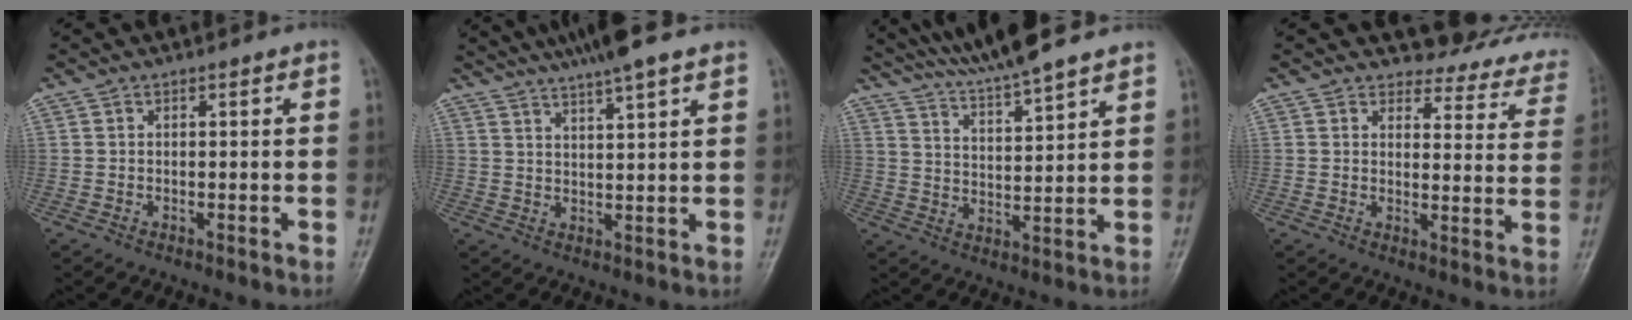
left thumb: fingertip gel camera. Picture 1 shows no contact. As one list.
[{"total": 9.3, "force": [7.4, 0.4, 5.8], "torque": [-0.088, -0.004, 0.114]}, {"total": 11.7, "force": [10.5, 0.1, 5.2], "torque": [-0.079, -0.035, 0.187]}, {"total": 14.3, "force": [13.3, 5.1, 1.0], "torque": [0.041, -0.110, 0.121]}]